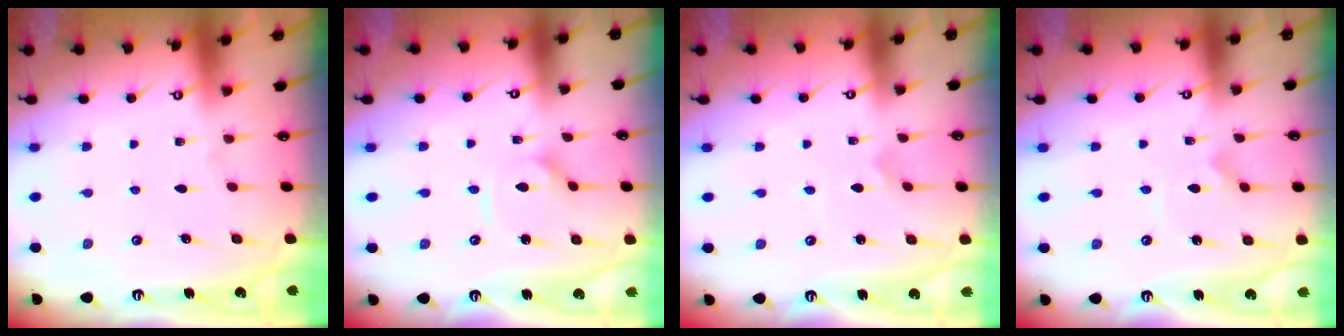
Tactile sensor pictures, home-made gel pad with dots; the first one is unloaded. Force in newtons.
{"total": 2.6, "press": 2.6, "slide": 0.3}
{"total": 0.0}
{"total": 3.8, "press": 3.8, "slide": 0.2}